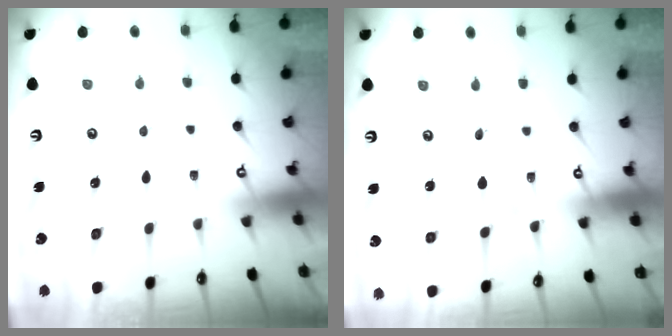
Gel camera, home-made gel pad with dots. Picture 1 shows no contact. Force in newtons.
{"total": 1.1, "press": 1.1, "slide": 0.1}